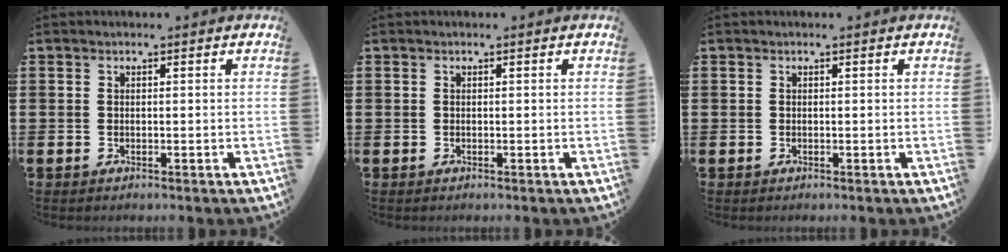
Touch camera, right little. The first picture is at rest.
{"total": 0.0}
{"total": 0.0}